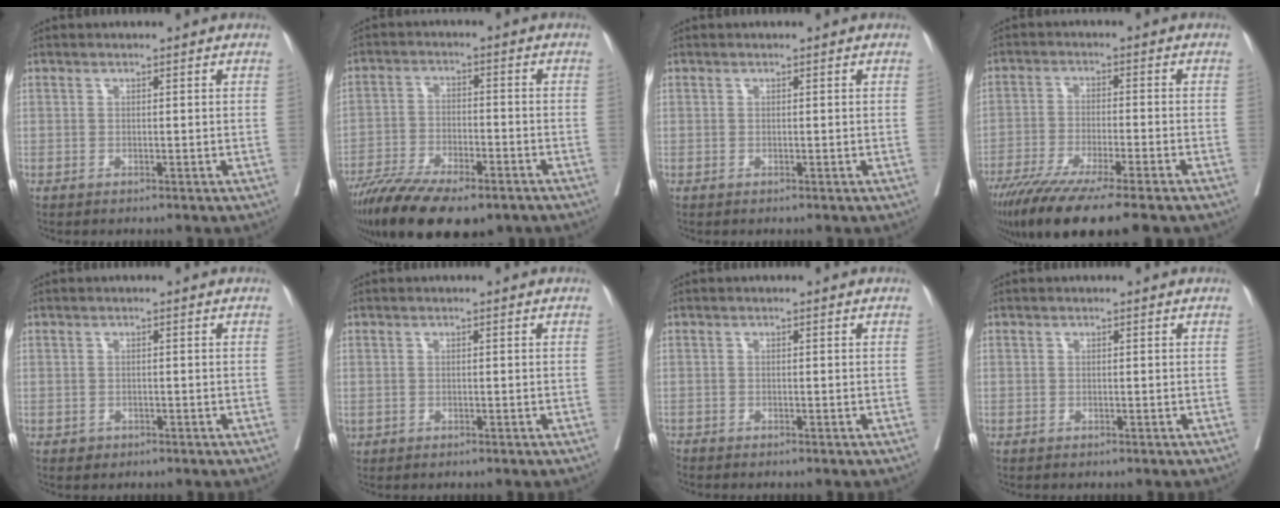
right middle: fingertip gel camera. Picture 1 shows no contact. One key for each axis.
{"total": 16.7, "fx": -12.5, "fy": 4.7, "fz": 10.0, "tx": -0.181, "ty": -0.024, "tz": -0.205}
{"total": 0.0}
{"total": 14.7, "fx": -11.2, "fy": 0.6, "fz": 9.6, "tx": -0.161, "ty": -0.045, "tz": -0.182}
{"total": 0.6, "fx": -0.3, "fy": 0.5, "fz": 0.1, "tx": -0.001, "ty": 0.002, "tz": -0.003}
{"total": 0.0}
{"total": 0.8, "fx": -0.8, "fy": 0.0, "fz": 0.0, "tx": -0.005, "ty": -0.004, "tz": -0.018}
{"total": 0.7, "fx": -0.1, "fy": 0.7, "fz": -0.1, "tx": 0.005, "ty": 0.006, "tz": -0.007}